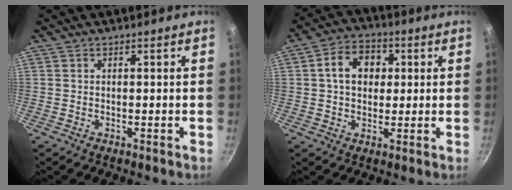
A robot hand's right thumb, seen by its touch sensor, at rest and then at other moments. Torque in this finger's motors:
{"motor_torque": [-0.93, 1.02, 1.02, -0.27, 0.21]}